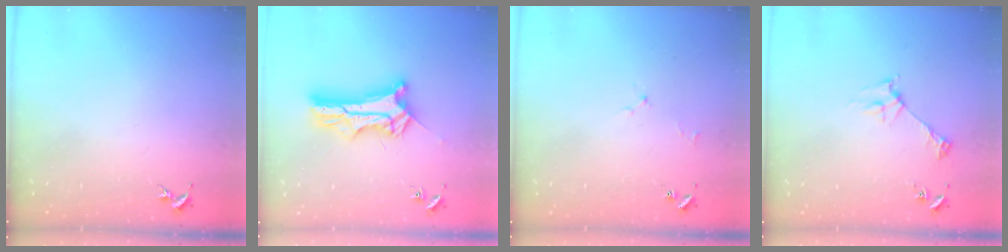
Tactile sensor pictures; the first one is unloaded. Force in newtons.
{"total": 10.0, "press": 9.9, "slide": 1.0}
{"total": 1.7, "press": 1.6, "slide": 0.3}
{"total": 2.8, "press": 2.8, "slide": 0.3}